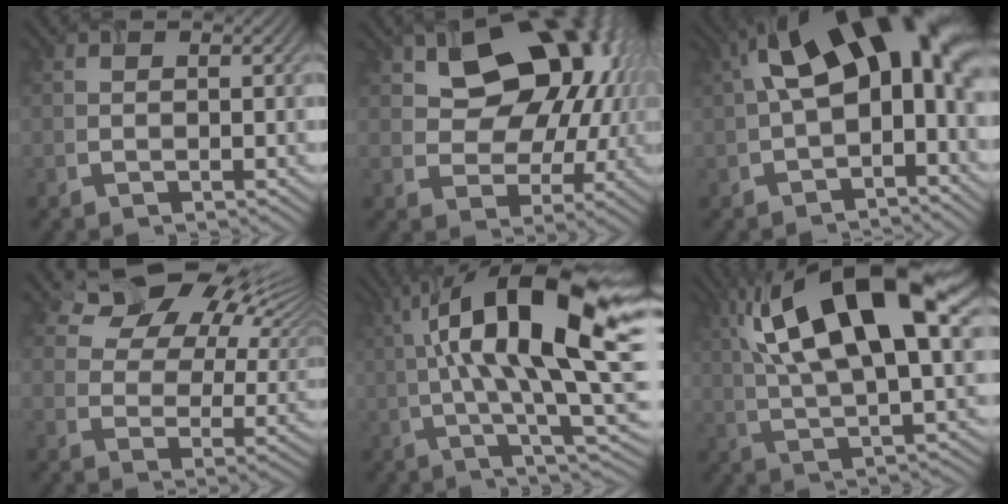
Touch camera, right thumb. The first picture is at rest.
{"total": 16.6, "force": [5.8, 11.4, 10.6], "torque": [-0.160, 0.035, 0.100]}
{"total": 15.2, "force": [2.9, 7.6, 12.9], "torque": [-0.196, 0.019, 0.044]}
{"total": 12.8, "force": [8.5, 7.0, 6.6], "torque": [-0.120, 0.012, 0.144]}
{"total": 18.2, "force": [3.8, 4.6, 17.2], "torque": [-0.303, 0.031, 0.078]}
{"total": 17.1, "force": [6.6, 5.5, 14.8], "torque": [-0.288, 0.025, 0.113]}